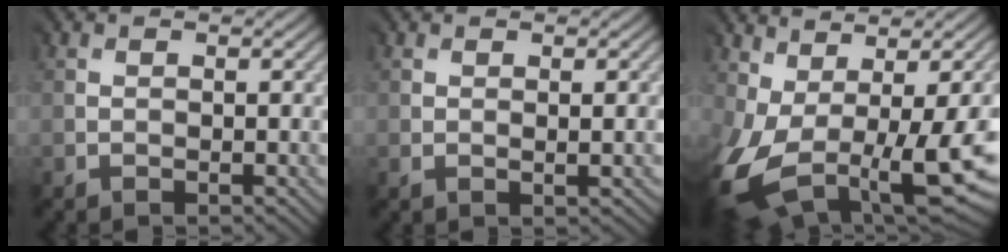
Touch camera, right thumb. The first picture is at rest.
{"total": 0.6, "force": [0.5, -0.4, 0.1], "torque": [-0.010, 0.001, 0.009]}
{"total": 12.5, "force": [-3.0, 6.3, 10.4], "torque": [-0.247, -0.053, -0.025]}